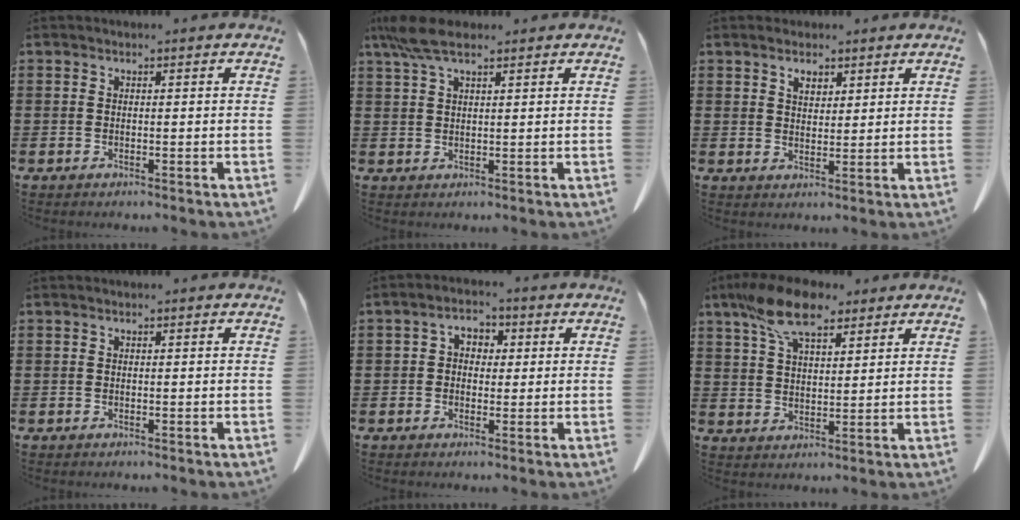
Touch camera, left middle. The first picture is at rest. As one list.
[{"total": 5.7, "force": [3.7, 1.4, 4.1], "torque": [-0.095, -0.003, 0.065]}, {"total": 3.1, "force": [2.2, 1.7, 1.5], "torque": [-0.028, 0.001, 0.038]}, {"total": 0.0}, {"total": 2.9, "force": [0.4, 2.2, 1.8], "torque": [-0.036, 0.008, 0.001]}, {"total": 10.8, "force": [7.5, 4.1, 6.6], "torque": [-0.149, -0.006, 0.141]}]